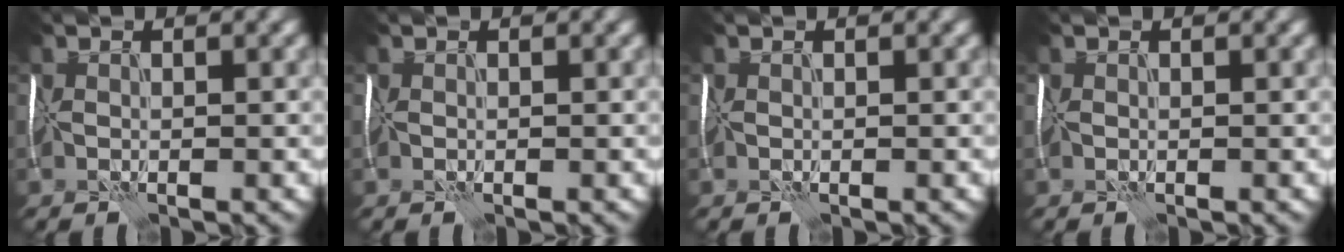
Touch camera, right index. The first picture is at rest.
{"total": 0.0}
{"total": 0.0}
{"total": 0.0}